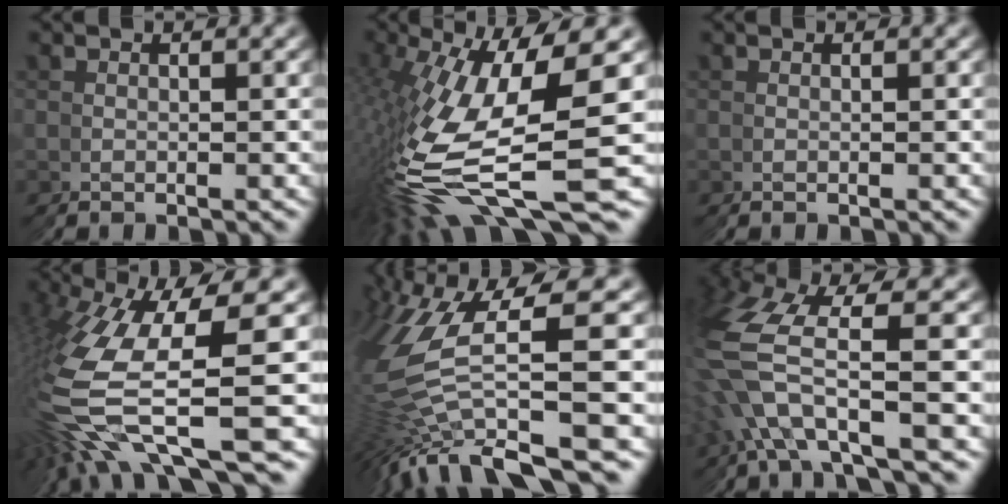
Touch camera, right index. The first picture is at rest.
{"total": 9.6, "force": [-1.1, 4.3, 8.5], "torque": [-0.204, -0.024, 0.009]}
{"total": 0.0}
{"total": 7.4, "force": [0.2, 3.2, 6.6], "torque": [-0.183, -0.004, 0.012]}
{"total": 5.8, "force": [0.0, 2.8, 5.1], "torque": [-0.132, 0.002, -0.006]}
{"total": 3.8, "force": [1.7, 1.9, 2.7], "torque": [-0.099, 0.017, 0.020]}